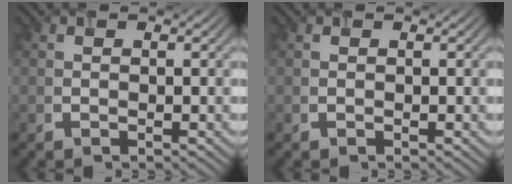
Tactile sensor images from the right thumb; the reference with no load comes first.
{"total": 0.0}